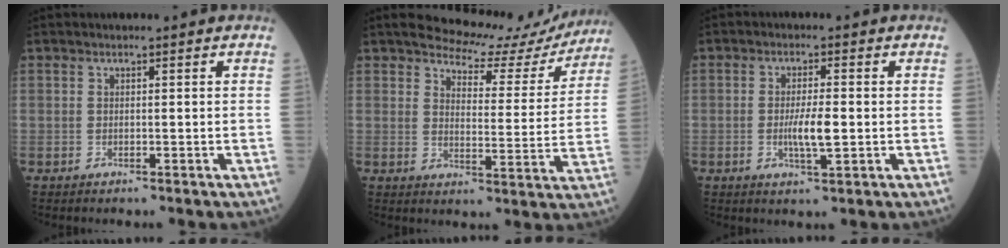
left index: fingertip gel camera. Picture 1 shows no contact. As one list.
[{"total": 13.3, "force": [12.6, 3.6, 2.2], "torque": [-0.015, -0.026, 0.142]}, {"total": 4.3, "force": [-0.5, 0.6, 4.3], "torque": [-0.083, -0.005, -0.008]}]